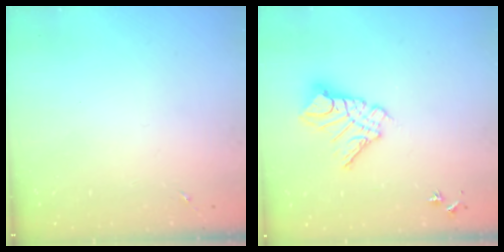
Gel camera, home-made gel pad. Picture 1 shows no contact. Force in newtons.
{"total": 11.7, "press": 11.7, "slide": 1.2}